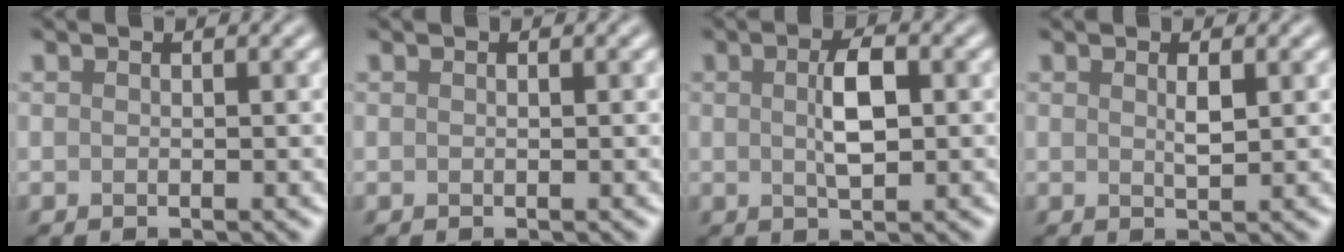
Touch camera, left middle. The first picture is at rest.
{"total": 0.0}
{"total": 3.3, "force": [0.3, 1.3, 3.1], "torque": [-0.063, 0.003, 0.006]}
{"total": 1.2, "force": [0.5, 0.2, 1.1], "torque": [-0.022, -0.002, 0.008]}